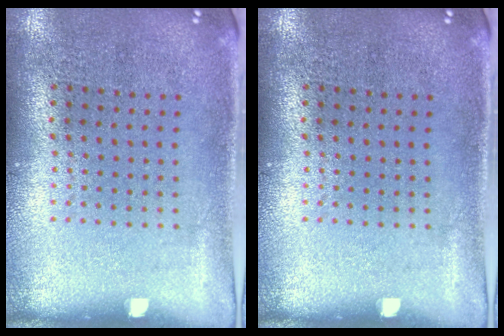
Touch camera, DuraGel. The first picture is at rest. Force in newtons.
{"total": 0.0}